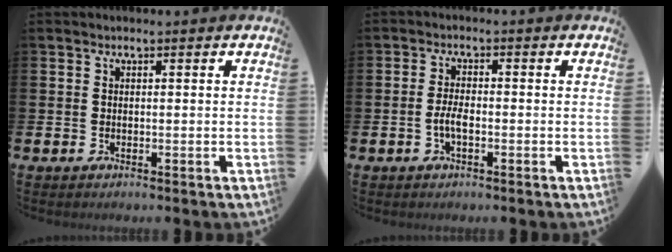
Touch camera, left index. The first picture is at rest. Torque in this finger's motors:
{"motor_torque": [0.69, 0.25, 0.07, 0.08]}